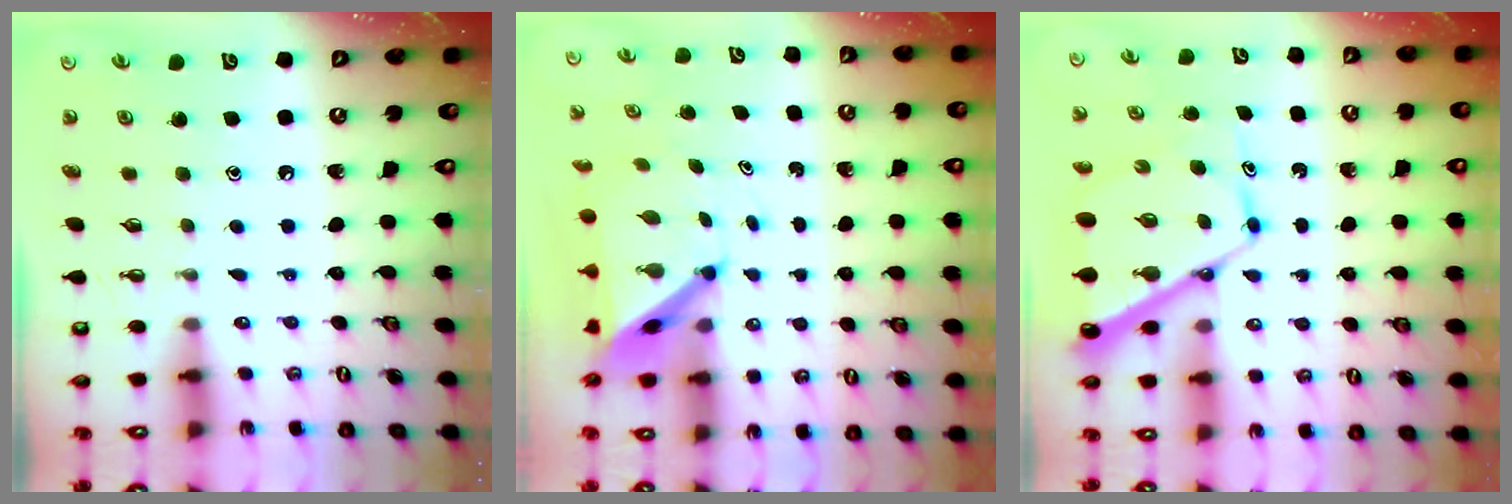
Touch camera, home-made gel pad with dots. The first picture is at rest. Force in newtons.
{"total": 5.4, "press": 5.3, "slide": 0.7}
{"total": 11.7, "press": 11.6, "slide": 1.0}